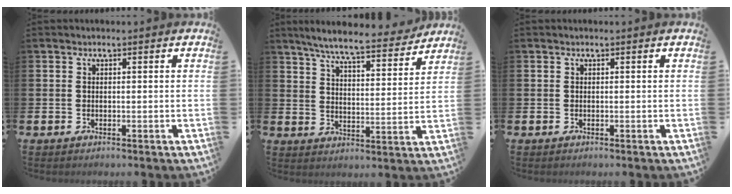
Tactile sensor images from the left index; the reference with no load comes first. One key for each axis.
{"total": 7.8, "fx": 7.2, "fy": 0.5, "fz": 2.8, "tx": -0.071, "ty": -0.047, "tz": 0.122}
{"total": 0.0}